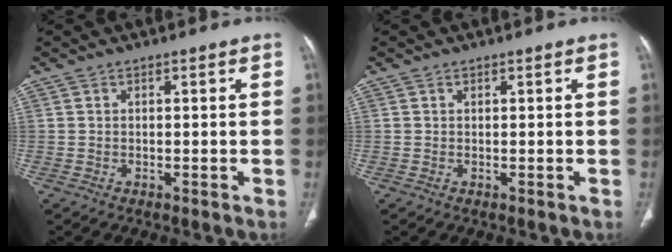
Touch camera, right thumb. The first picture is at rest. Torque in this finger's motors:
{"motor_torque": [2.40, 2.61, 0.14, 0.07, 0.04]}